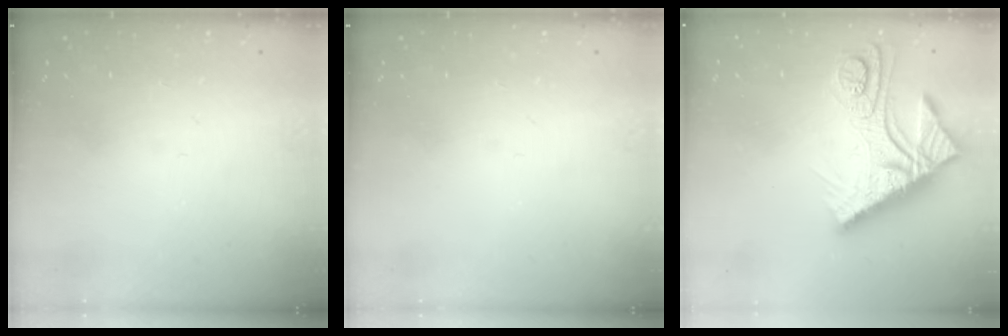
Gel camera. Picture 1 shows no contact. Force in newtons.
{"total": 0.0}
{"total": 15.3, "press": 15.3, "slide": 1.4}